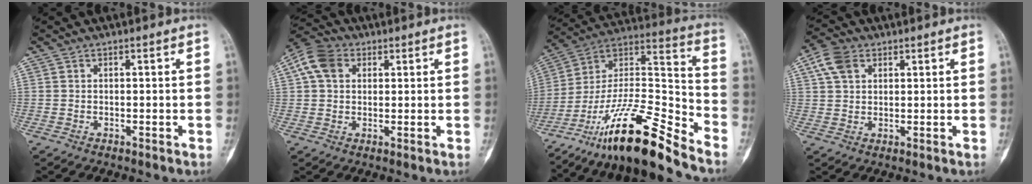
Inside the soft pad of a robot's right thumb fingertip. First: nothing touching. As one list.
[{"total": 6.7, "force": [2.4, 4.5, 4.3], "torque": [-0.086, 0.015, 0.039]}, {"total": 20.8, "force": [-16.1, 3.0, 12.7], "torque": [-0.234, 0.091, -0.290]}, {"total": 4.8, "force": [2.5, 2.7, 3.1], "torque": [-0.059, 0.003, 0.048]}]